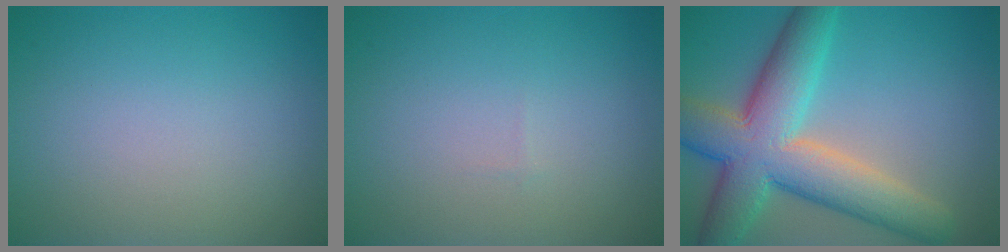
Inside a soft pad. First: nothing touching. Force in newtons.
{"total": 0.0}
{"total": 10.4, "press": 10.4, "slide": 0.3}